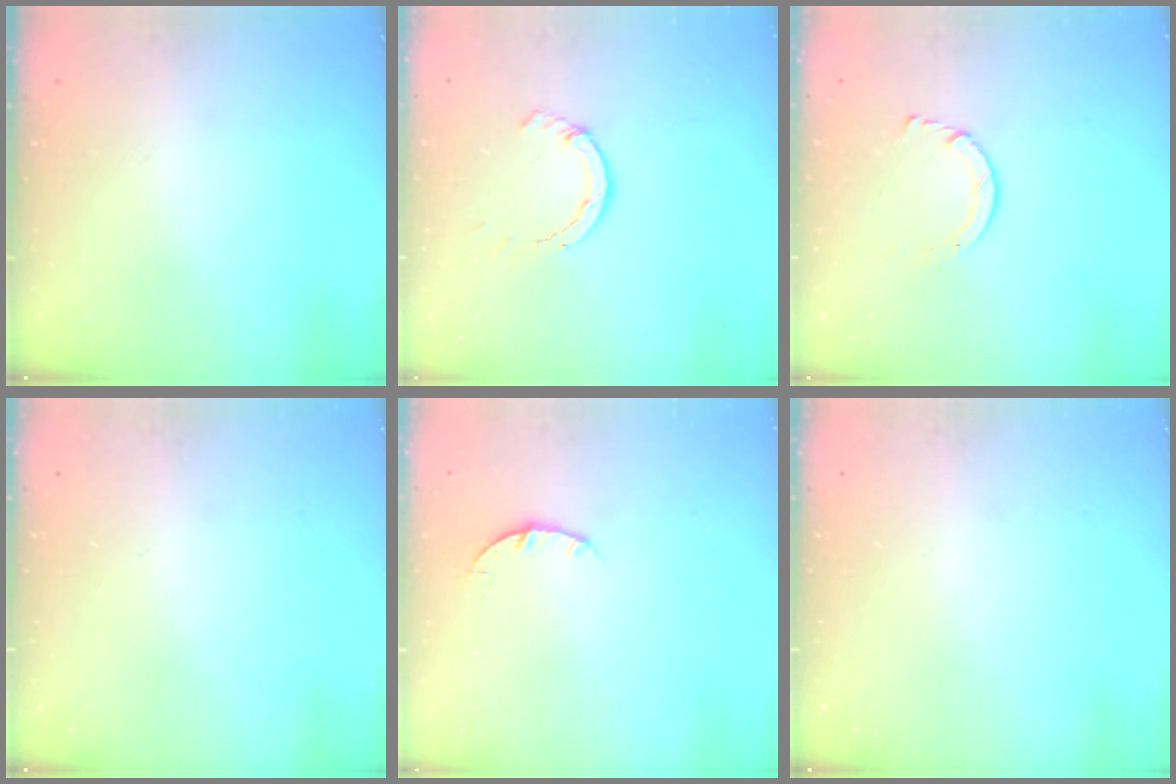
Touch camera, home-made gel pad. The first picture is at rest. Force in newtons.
{"total": 2.3, "press": 2.3, "slide": 0.3}
{"total": 2.9, "press": 2.9, "slide": 0.2}
{"total": 0.0}
{"total": 3.5, "press": 3.4, "slide": 0.4}
{"total": 0.0}